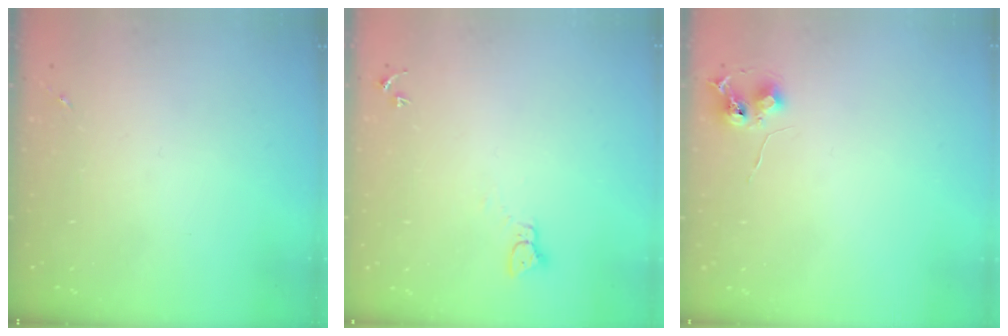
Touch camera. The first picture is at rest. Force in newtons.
{"total": 2.3, "press": 2.3, "slide": 0.3}
{"total": 6.4, "press": 6.3, "slide": 0.7}